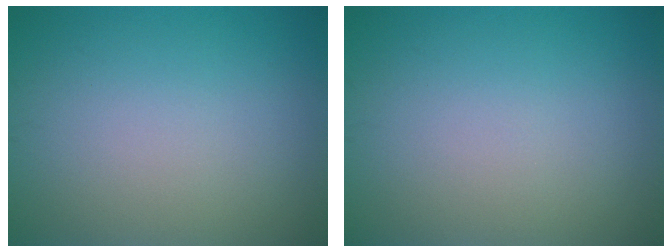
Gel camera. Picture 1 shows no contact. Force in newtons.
{"total": 0.0}